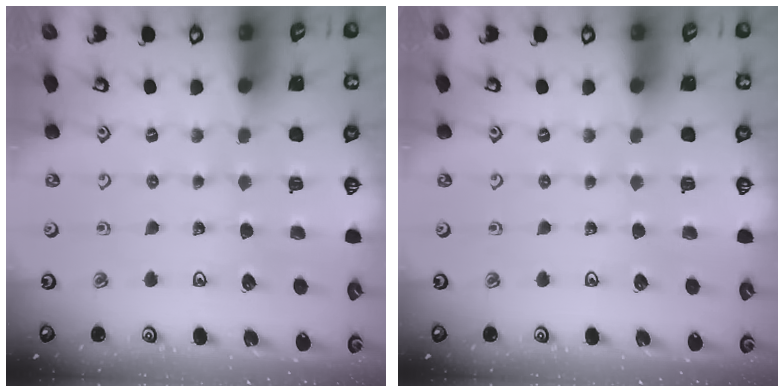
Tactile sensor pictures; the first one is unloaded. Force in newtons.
{"total": 0.0}